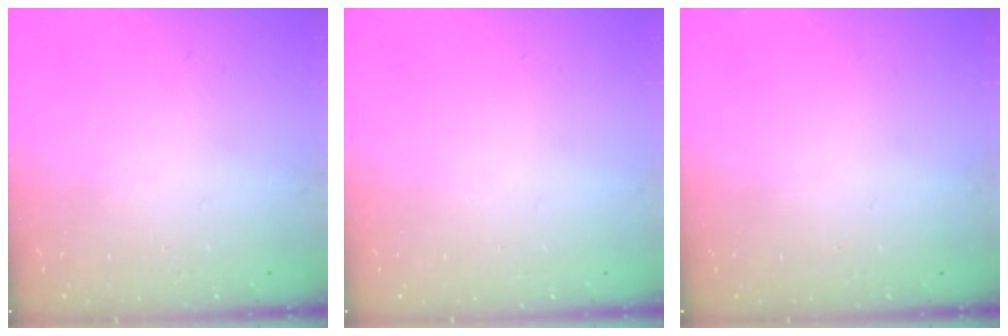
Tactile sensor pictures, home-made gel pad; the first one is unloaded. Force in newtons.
{"total": 0.0}
{"total": 0.0}